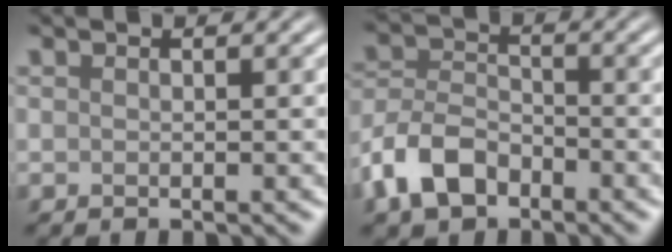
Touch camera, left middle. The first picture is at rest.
{"total": 5.6, "force": [-3.3, 3.4, 3.0], "torque": [-0.063, 0.001, -0.074]}